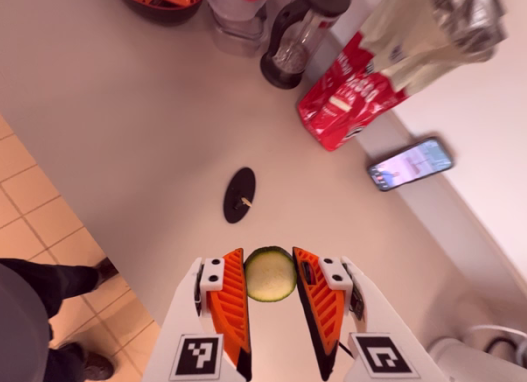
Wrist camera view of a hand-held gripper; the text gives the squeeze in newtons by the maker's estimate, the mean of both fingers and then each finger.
{"total": 8.5, "left": 8.9, "right": 8.0}